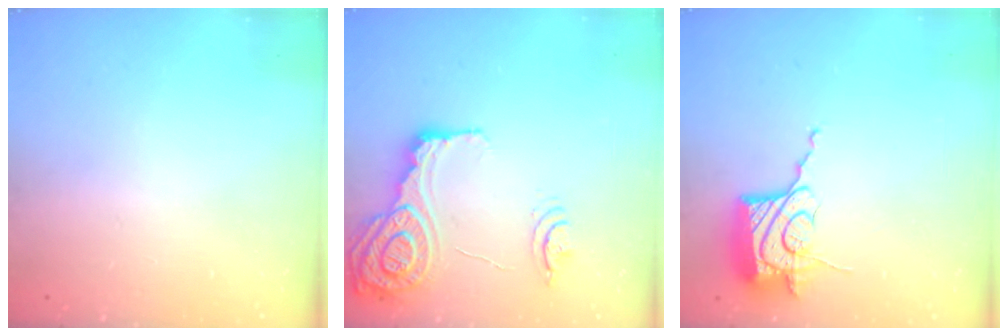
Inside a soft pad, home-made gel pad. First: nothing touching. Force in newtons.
{"total": 16.0, "press": 15.9, "slide": 1.2}
{"total": 17.2, "press": 17.1, "slide": 0.7}